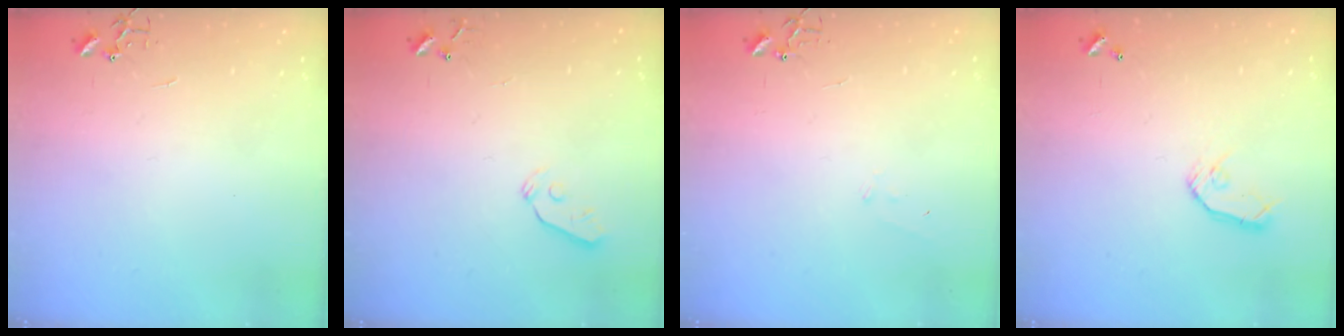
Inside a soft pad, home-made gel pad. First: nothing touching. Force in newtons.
{"total": 3.3, "press": 3.2, "slide": 0.8}
{"total": 5.6, "press": 5.6, "slide": 0.7}
{"total": 8.0, "press": 8.0, "slide": 0.4}